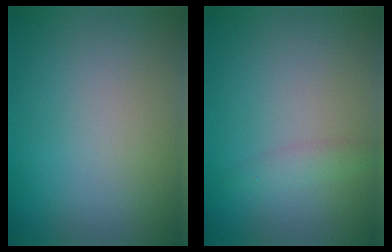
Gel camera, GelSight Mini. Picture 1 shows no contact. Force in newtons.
{"total": 1.3, "press": 1.3, "slide": 0.0}